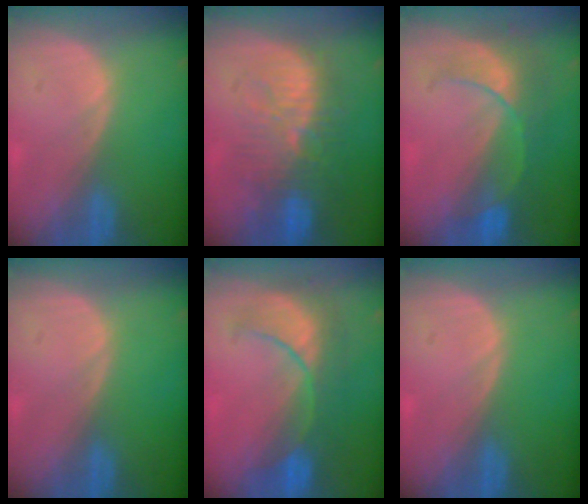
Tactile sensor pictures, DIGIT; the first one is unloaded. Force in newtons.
{"total": 10.4, "press": 9.6, "slide": 3.8}
{"total": 8.0, "press": 7.1, "slide": 3.8}
{"total": 0.0}
{"total": 8.4, "press": 8.3, "slide": 1.6}
{"total": 0.0}